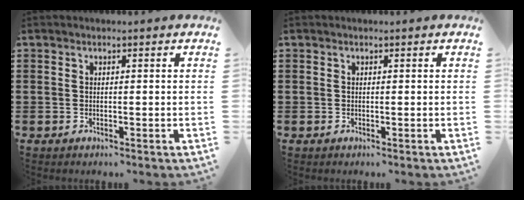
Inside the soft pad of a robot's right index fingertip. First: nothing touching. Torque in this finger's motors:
{"motor_torque": [0.00, 0.00, 0.00, 0.00]}